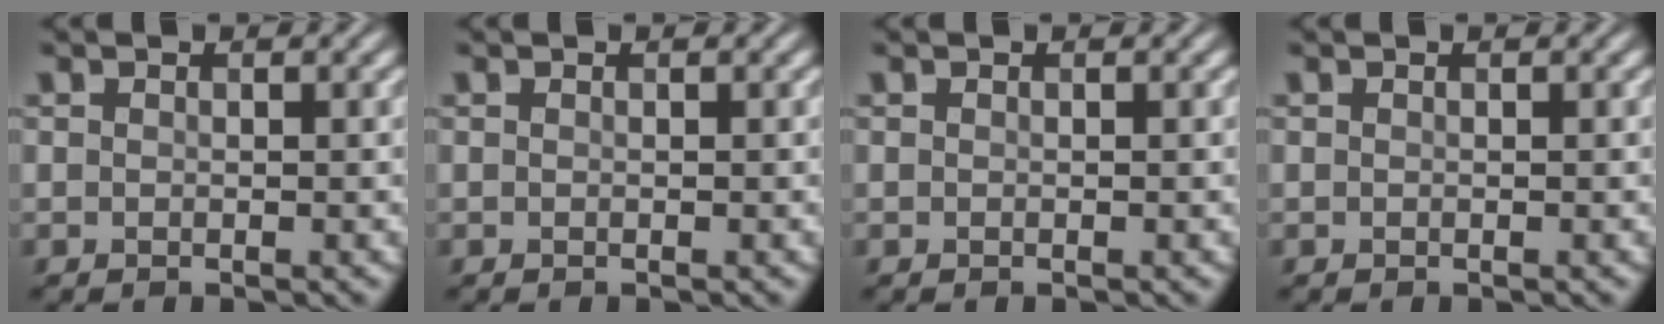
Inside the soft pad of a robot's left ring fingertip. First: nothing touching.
{"total": 0.0}
{"total": 0.0}
{"total": 0.0}